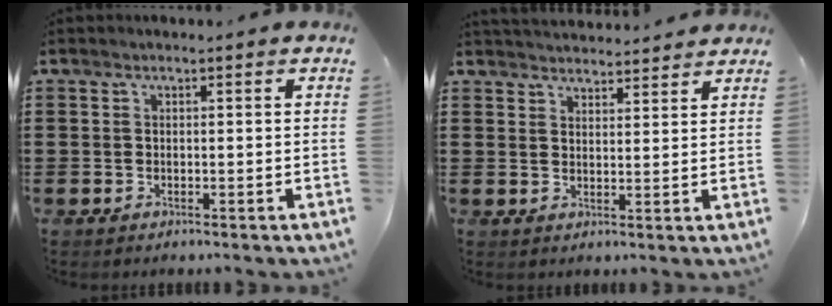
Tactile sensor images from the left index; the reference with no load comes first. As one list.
[{"total": 2.9, "force": [2.9, 0.0, -0.2], "torque": [-0.005, -0.010, 0.055]}]